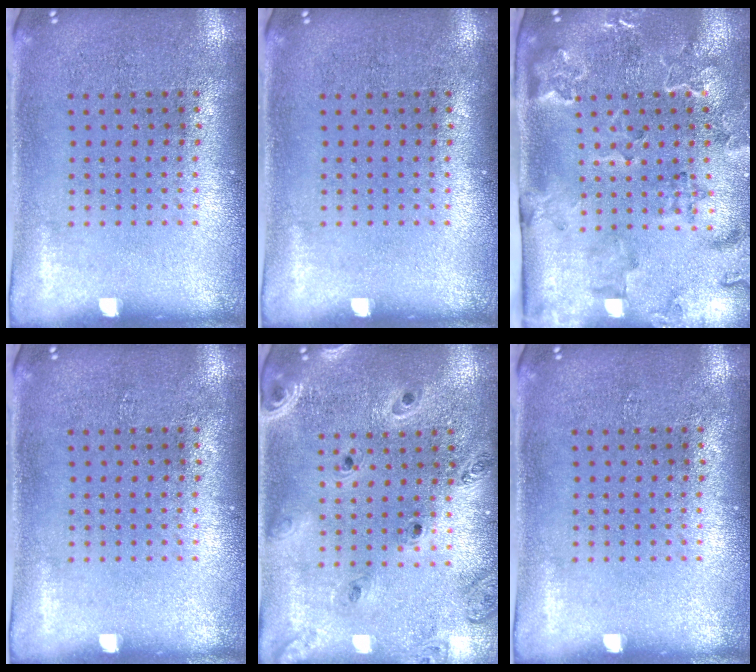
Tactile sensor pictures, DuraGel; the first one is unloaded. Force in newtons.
{"total": 0.0}
{"total": 2.3, "press": 2.2, "slide": 0.5}
{"total": 0.0}
{"total": 1.3, "press": 1.3, "slide": 0.2}
{"total": 0.0}